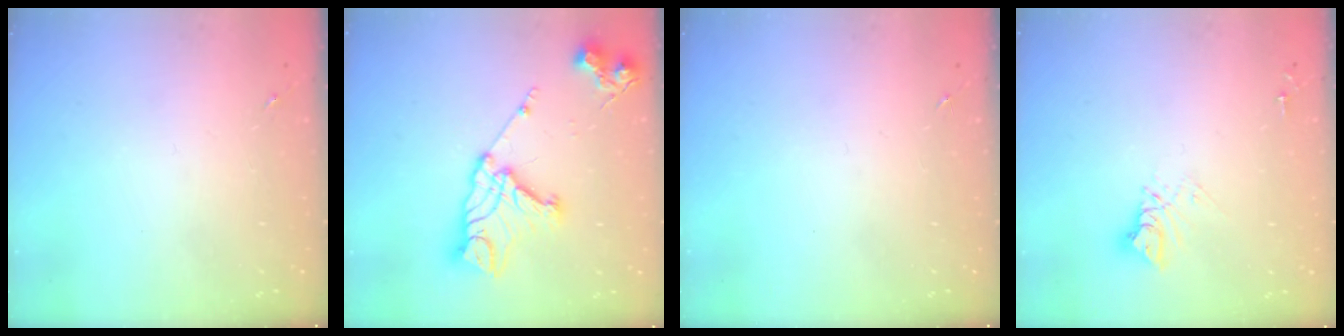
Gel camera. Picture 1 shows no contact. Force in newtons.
{"total": 18.0, "press": 17.9, "slide": 1.7}
{"total": 0.0}
{"total": 8.4, "press": 8.4, "slide": 0.7}